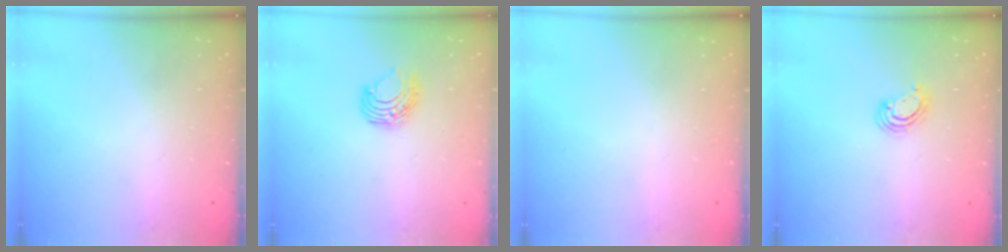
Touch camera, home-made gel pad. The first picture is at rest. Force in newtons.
{"total": 7.5, "press": 7.5, "slide": 0.7}
{"total": 0.0}
{"total": 4.0, "press": 4.0, "slide": 0.3}